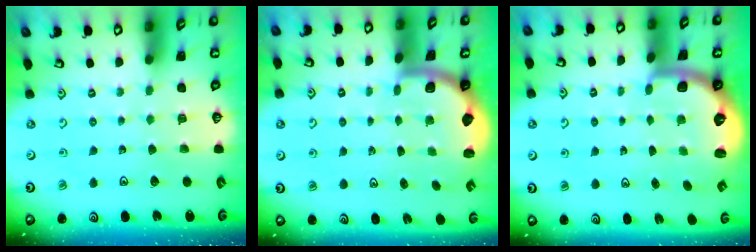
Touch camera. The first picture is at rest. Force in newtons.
{"total": 2.0, "press": 2.0, "slide": 0.5}
{"total": 2.1, "press": 2.0, "slide": 0.8}